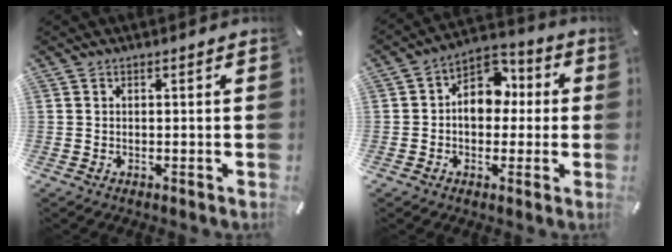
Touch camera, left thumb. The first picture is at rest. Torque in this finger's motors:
{"motor_torque": [1.67, 1.62, 0.22, -0.12, 0.29]}